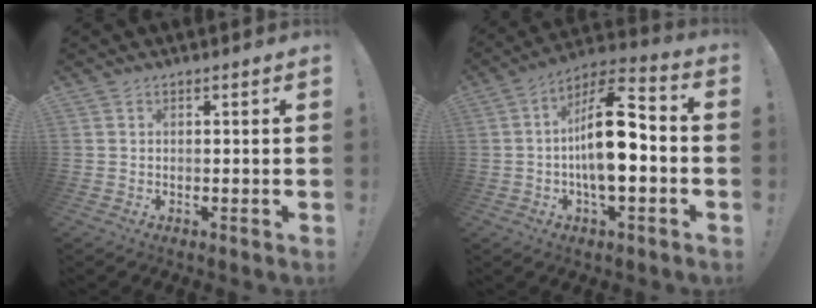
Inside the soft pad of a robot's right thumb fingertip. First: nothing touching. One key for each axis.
{"total": 16.5, "fx": -1.6, "fy": 6.6, "fz": 15.1, "tx": -0.240, "ty": 0.011, "tz": -0.027}